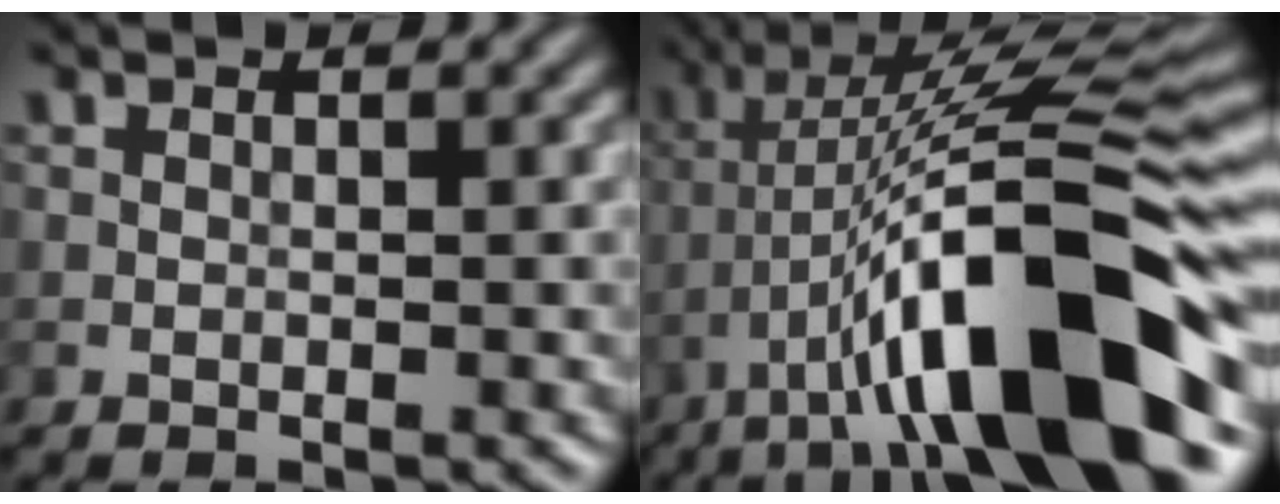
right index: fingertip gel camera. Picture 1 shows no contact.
{"total": 14.3, "force": [-5.1, 3.4, 12.9], "torque": [-0.208, 0.018, -0.080]}